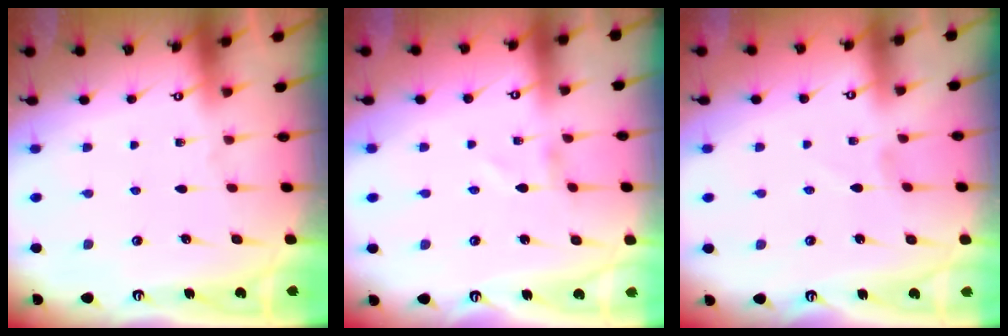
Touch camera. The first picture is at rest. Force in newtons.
{"total": 0.9, "press": 0.8, "slide": 0.1}
{"total": 1.2, "press": 1.2, "slide": 0.1}